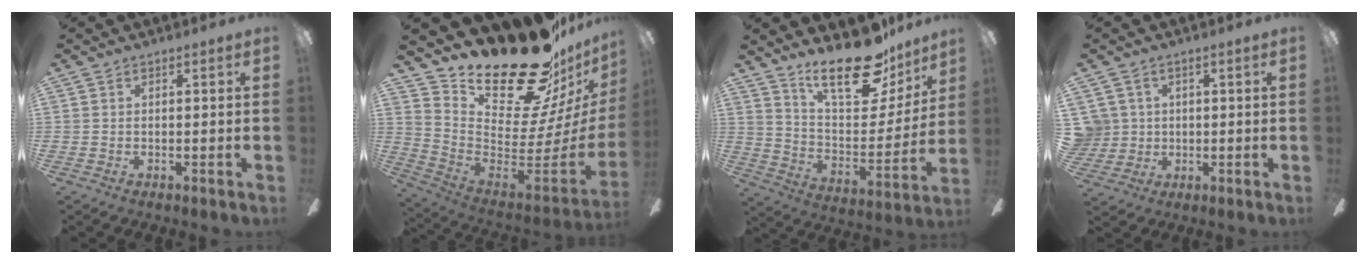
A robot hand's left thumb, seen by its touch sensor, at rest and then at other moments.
{"total": 24.2, "force": [19.1, 8.3, 12.3], "torque": [-0.147, -0.177, 0.353]}
{"total": 22.1, "force": [16.8, 8.1, 11.9], "torque": [-0.183, -0.113, 0.289]}
{"total": 6.0, "force": [1.3, 5.8, 0.5], "torque": [-0.023, 0.007, 0.027]}